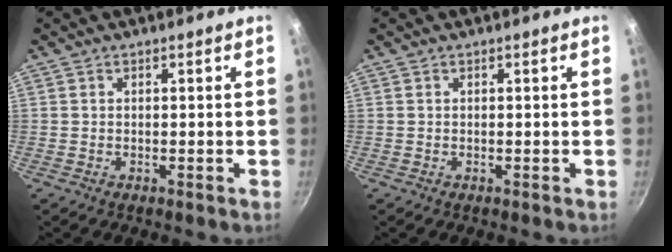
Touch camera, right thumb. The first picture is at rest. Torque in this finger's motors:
{"motor_torque": [0.00, 0.00, 0.02, 0.01, 0.00]}